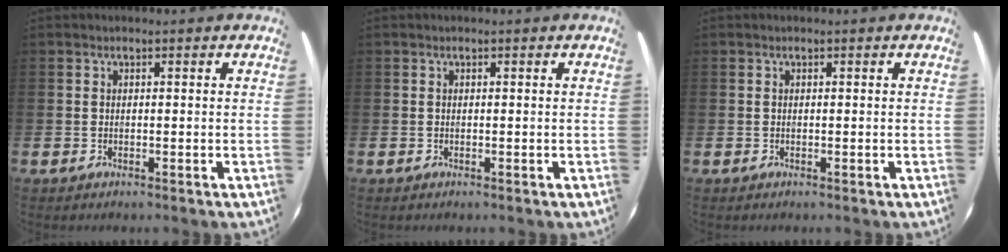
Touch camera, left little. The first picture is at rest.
{"total": 0.0}
{"total": 0.0}